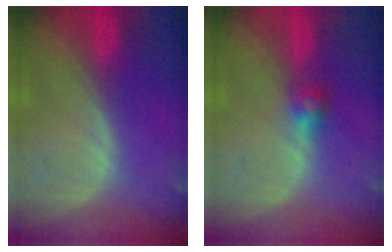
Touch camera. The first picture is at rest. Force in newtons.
{"total": 2.6, "press": 2.5, "slide": 0.2}